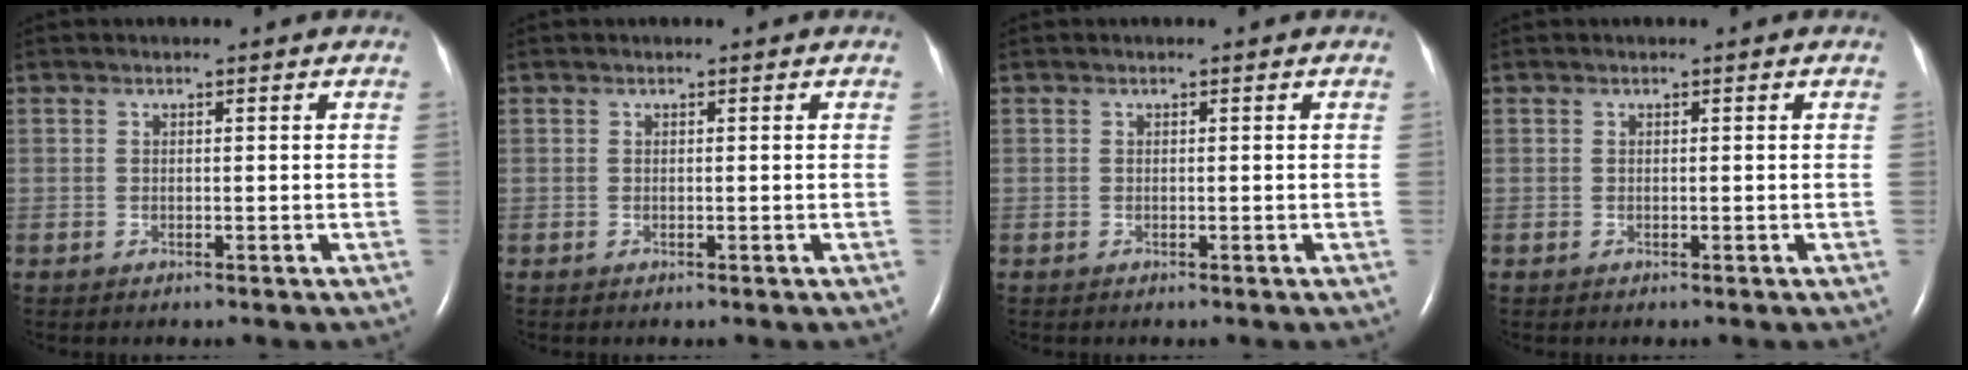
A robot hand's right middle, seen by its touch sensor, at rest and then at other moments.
{"total": 0.0}
{"total": 0.0}
{"total": 0.0}